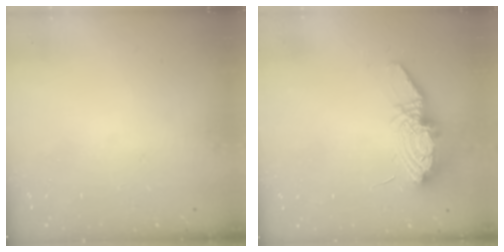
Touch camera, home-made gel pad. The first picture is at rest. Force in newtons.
{"total": 10.2, "press": 10.1, "slide": 0.8}